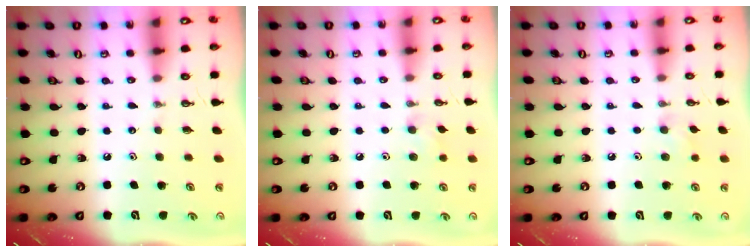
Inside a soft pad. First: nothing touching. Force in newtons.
{"total": 6.8, "press": 6.8, "slide": 1.0}
{"total": 6.8, "press": 6.8, "slide": 1.0}